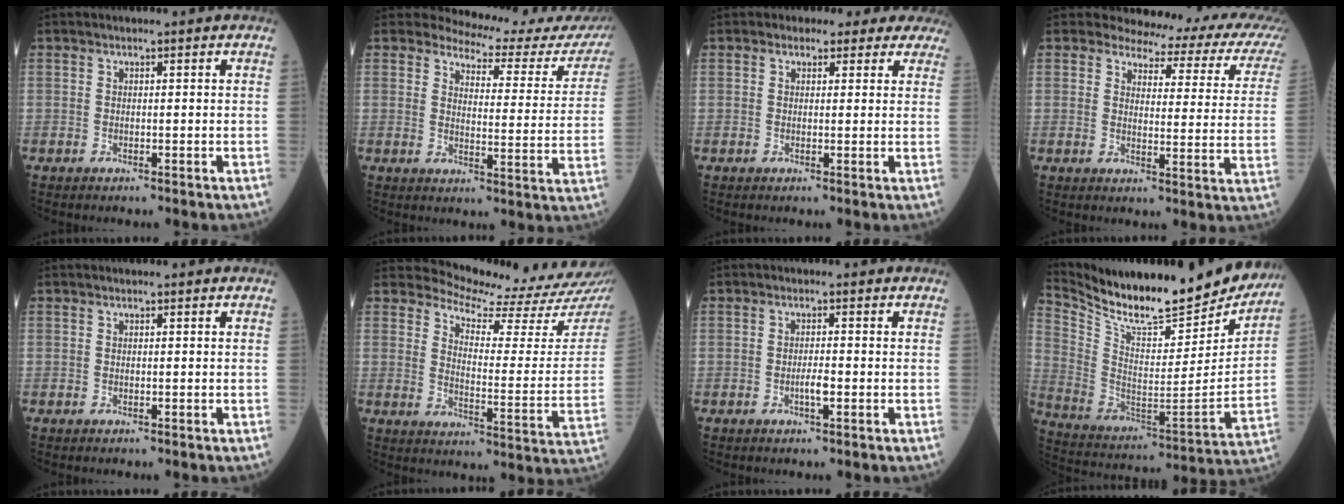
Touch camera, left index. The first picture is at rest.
{"total": 16.0, "force": [15.7, 1.7, 2.5], "torque": [-0.016, -0.096, 0.160]}
{"total": 6.8, "force": [5.9, 3.2, 0.6], "torque": [0.022, 0.004, 0.043]}
{"total": 14.8, "force": [13.3, 3.5, 5.4], "torque": [-0.043, -0.051, 0.121]}
{"total": 0.0}
{"total": 16.0, "force": [15.4, 0.6, 4.2], "torque": [-0.070, -0.107, 0.182]}
{"total": 1.8, "force": [-0.6, 0.2, 1.7], "torque": [-0.032, -0.001, -0.010]}
{"total": 25.9, "force": [22.7, 4.9, 11.3], "torque": [-0.199, -0.059, 0.341]}